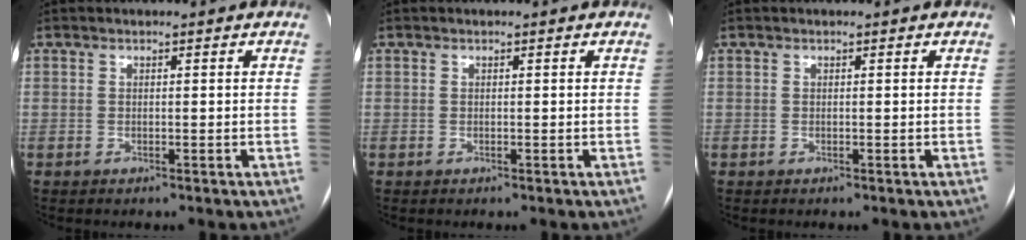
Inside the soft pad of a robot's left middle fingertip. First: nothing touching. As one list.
[{"total": 0.0}, {"total": 0.0}]